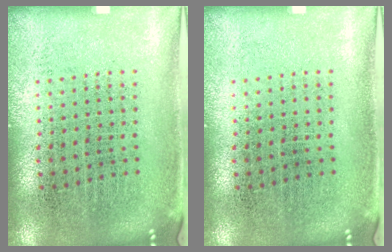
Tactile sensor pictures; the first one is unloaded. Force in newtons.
{"total": 0.0}